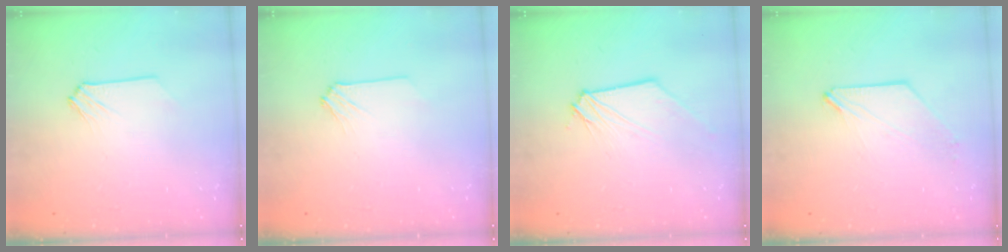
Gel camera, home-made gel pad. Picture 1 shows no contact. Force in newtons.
{"total": 0.0}
{"total": 0.6, "press": 0.6, "slide": 0.0}
{"total": 0.0}